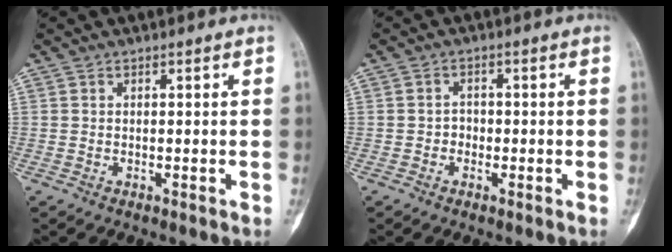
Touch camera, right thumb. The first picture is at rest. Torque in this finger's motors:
{"motor_torque": [-0.44, 0.21, 0.10, -0.27, -0.09]}